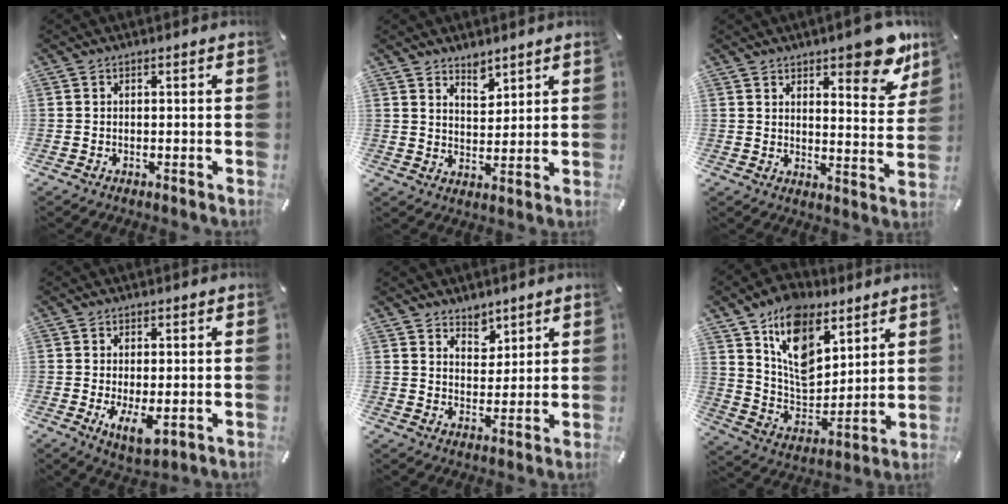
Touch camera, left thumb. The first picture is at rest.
{"total": 4.8, "force": [4.1, 2.5, 0.6], "torque": [0.001, -0.027, 0.074]}
{"total": 11.6, "force": [8.9, 4.5, 5.8], "torque": [-0.053, -0.069, 0.152]}
{"total": 6.4, "force": [-0.8, 2.8, 5.6], "torque": [-0.102, -0.018, -0.013]}
{"total": 5.3, "force": [4.1, 3.3, -0.4], "torque": [0.012, -0.031, 0.076]}
{"total": 14.4, "force": [8.7, 9.5, 6.5], "torque": [-0.114, -0.056, 0.167]}